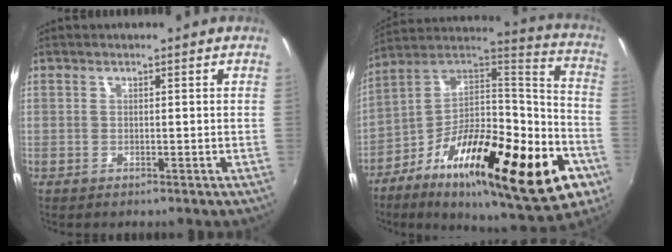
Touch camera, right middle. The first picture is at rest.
{"total": 33.5, "force": [-14.2, 11.7, 28.0], "torque": [-0.434, -0.005, -0.232]}